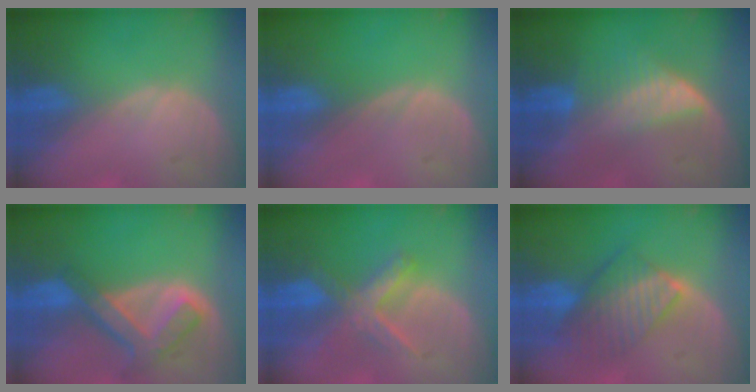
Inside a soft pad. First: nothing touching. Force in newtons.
{"total": 0.0}
{"total": 6.7, "press": 5.9, "slide": 3.2}
{"total": 7.6, "press": 6.5, "slide": 4.0}
{"total": 5.9, "press": 5.9, "slide": 0.8}
{"total": 7.5, "press": 7.1, "slide": 2.3}